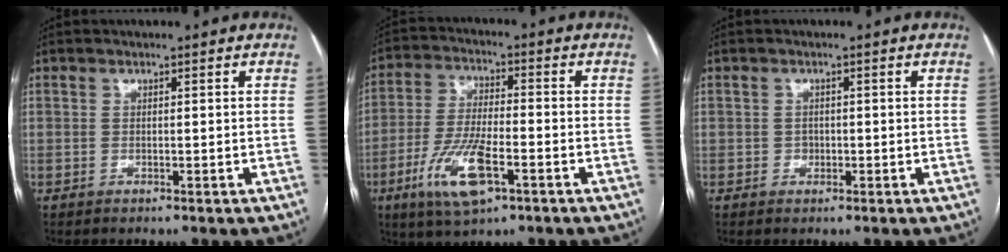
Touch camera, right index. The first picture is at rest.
{"total": 11.1, "force": [-5.0, 2.9, 9.4], "torque": [-0.199, -0.013, -0.087]}
{"total": 1.2, "force": [-0.4, 1.0, 0.4], "torque": [-0.006, 0.004, -0.004]}